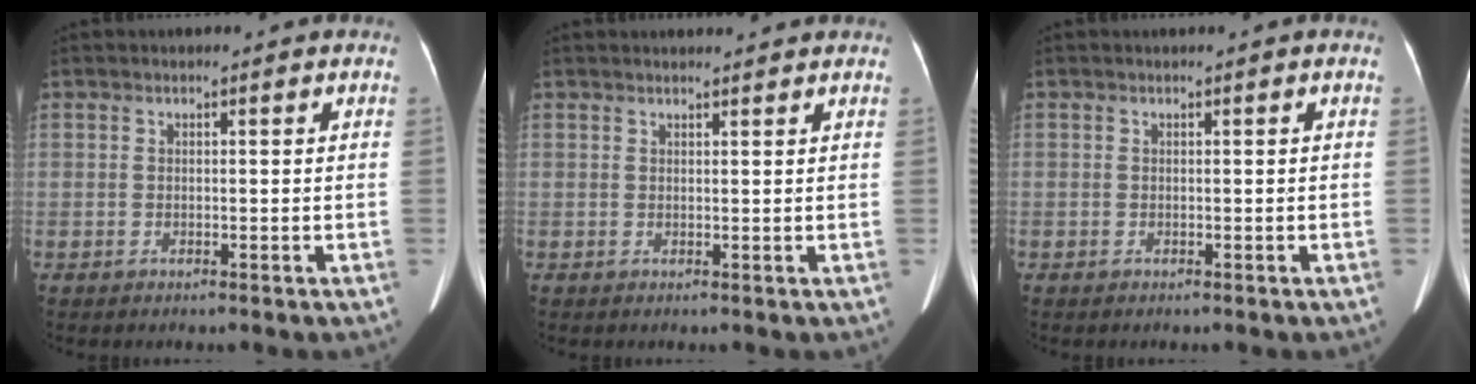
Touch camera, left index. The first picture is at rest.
{"total": 4.0, "force": [3.9, 0.3, 0.9], "torque": [-0.014, 0.019, 0.045]}
{"total": 0.0}